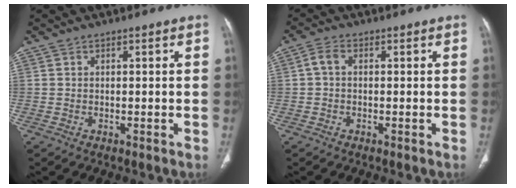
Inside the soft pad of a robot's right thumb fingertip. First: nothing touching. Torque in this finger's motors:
{"motor_torque": [0.00, 0.00, 0.12, -0.12, 0.00]}